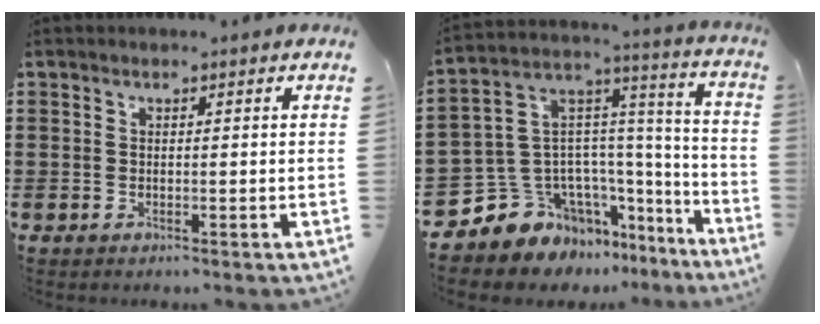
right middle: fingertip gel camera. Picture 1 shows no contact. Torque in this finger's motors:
{"motor_torque": [2.14, 0.00, 0.17, 0.08]}